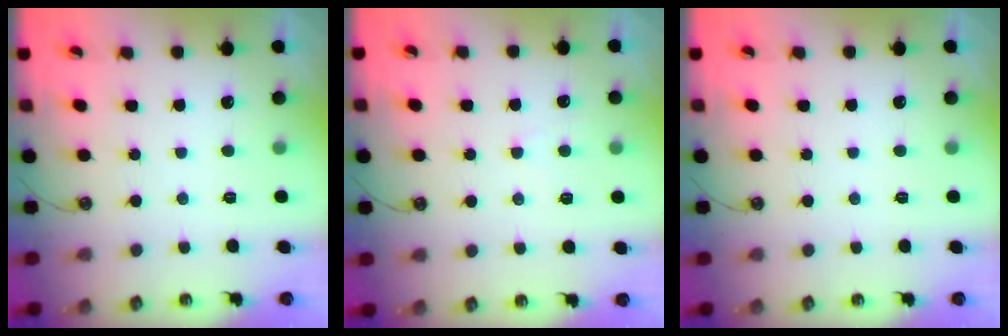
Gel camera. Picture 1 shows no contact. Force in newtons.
{"total": 2.2, "press": 2.1, "slide": 0.4}
{"total": 0.9, "press": 0.9, "slide": 0.1}